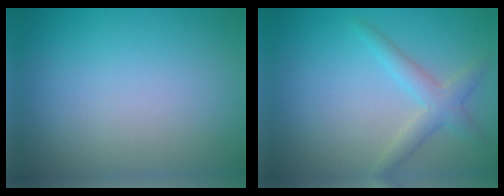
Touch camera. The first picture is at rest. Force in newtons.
{"total": 2.6, "press": 2.6, "slide": 0.0}